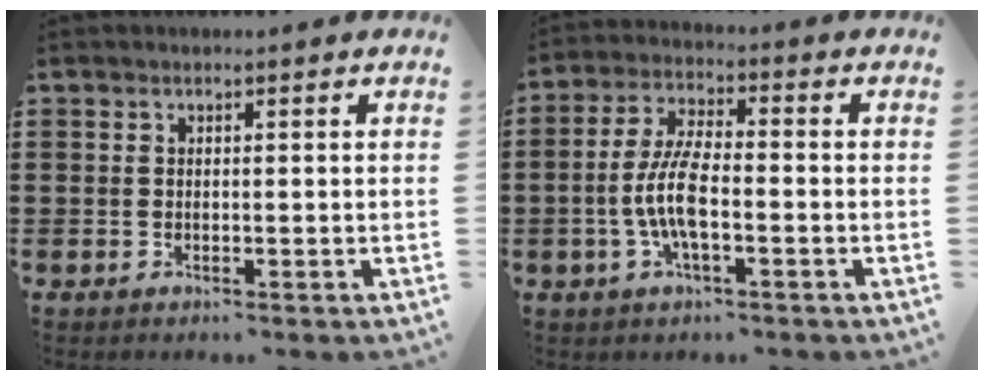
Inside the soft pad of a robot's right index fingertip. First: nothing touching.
{"total": 7.3, "force": [-1.7, 2.4, 6.6], "torque": [-0.155, -0.008, -0.040]}